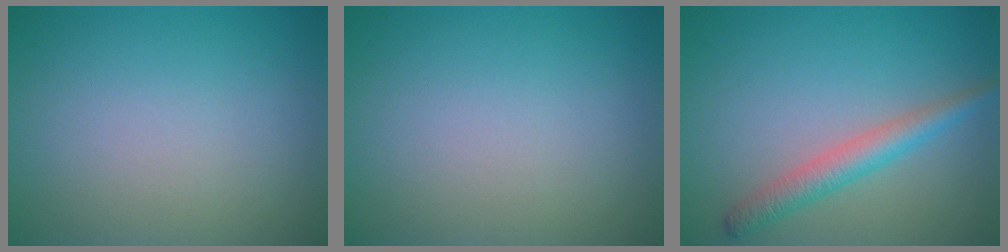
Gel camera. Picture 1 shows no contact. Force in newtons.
{"total": 0.0}
{"total": 3.0, "press": 3.0, "slide": 0.1}